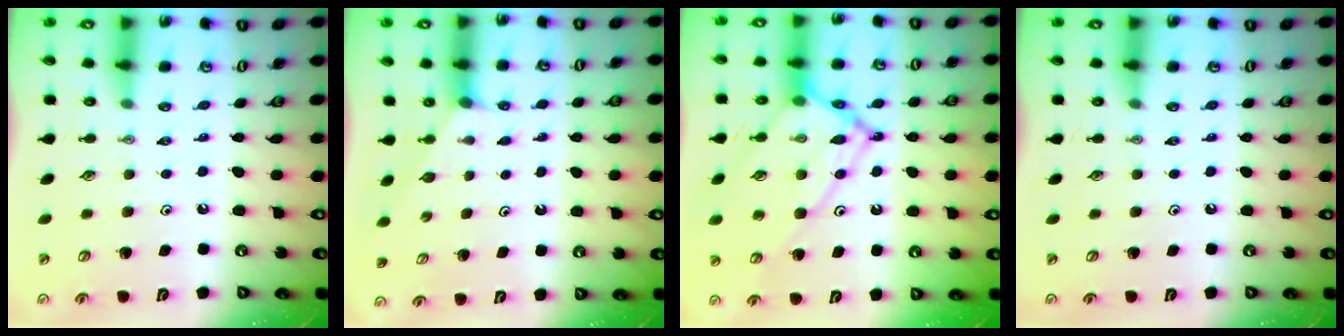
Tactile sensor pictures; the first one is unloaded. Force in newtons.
{"total": 0.9, "press": 0.9, "slide": 0.2}
{"total": 15.0, "press": 15.0, "slide": 1.2}
{"total": 0.0}